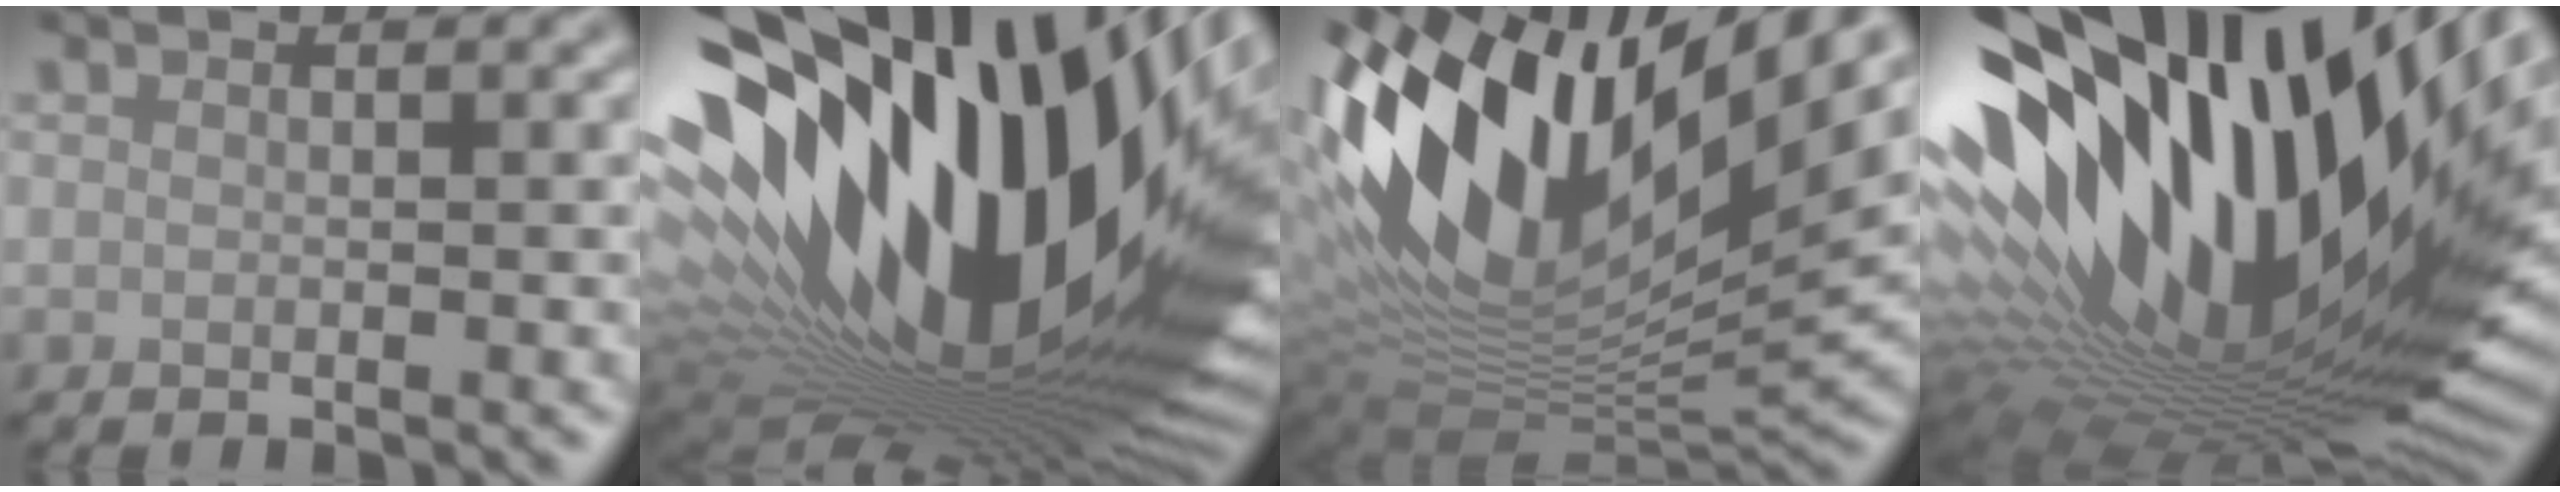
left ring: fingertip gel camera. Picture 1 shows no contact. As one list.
[{"total": 21.2, "force": [5.8, 9.7, 17.9], "torque": [-0.298, -0.006, 0.102]}, {"total": 17.0, "force": [5.6, 7.3, 14.4], "torque": [-0.267, 0.016, 0.095]}, {"total": 20.5, "force": [6.6, 8.3, 17.6], "torque": [-0.302, -0.010, 0.124]}]